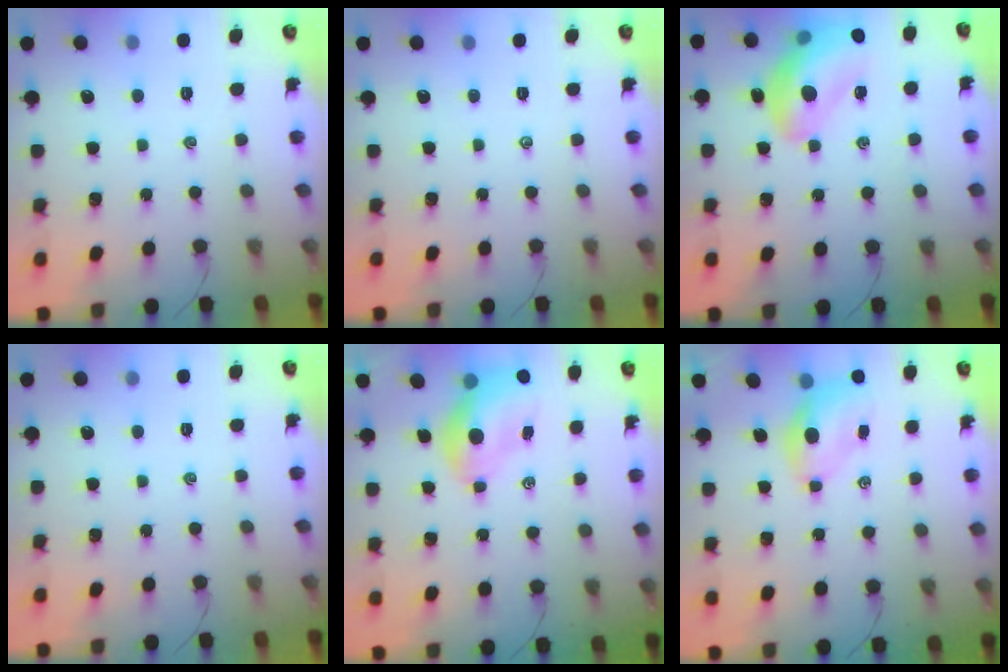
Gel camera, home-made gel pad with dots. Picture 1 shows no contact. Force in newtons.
{"total": 0.0}
{"total": 18.1, "press": 17.6, "slide": 4.2}
{"total": 0.0}
{"total": 7.4, "press": 7.2, "slide": 1.5}
{"total": 5.7, "press": 5.7, "slide": 0.8}